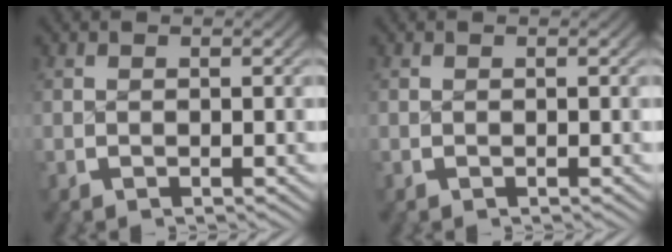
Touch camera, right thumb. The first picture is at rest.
{"total": 0.0}